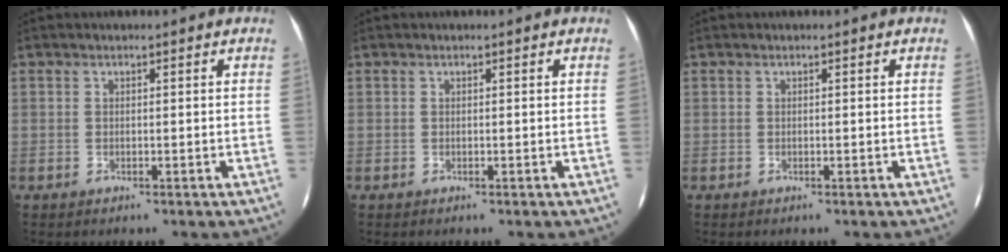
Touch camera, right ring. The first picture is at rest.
{"total": 0.0}
{"total": 0.0}